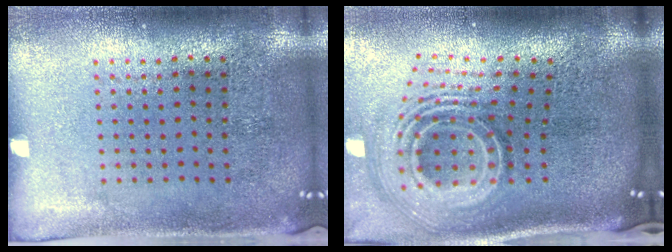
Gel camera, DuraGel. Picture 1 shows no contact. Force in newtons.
{"total": 3.0, "press": 1.9, "slide": 2.3}